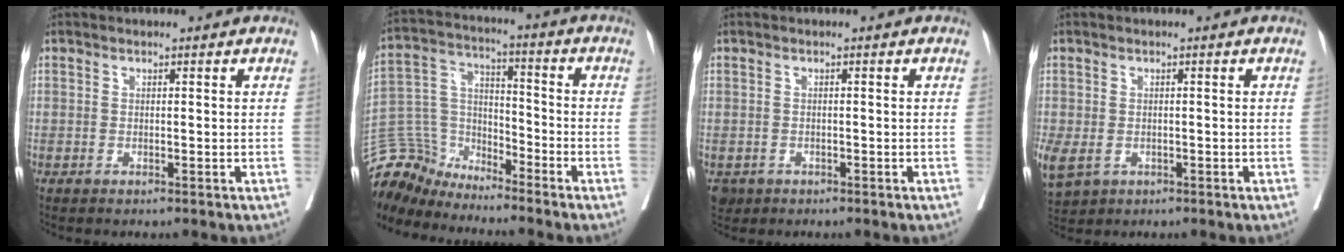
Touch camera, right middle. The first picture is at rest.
{"total": 9.2, "force": [-8.9, 2.0, -0.9], "torque": [0.004, 0.036, -0.184]}
{"total": 2.5, "force": [-1.5, 2.0, 0.5], "torque": [-0.006, 0.001, -0.022]}
{"total": 6.7, "force": [-2.4, 5.3, 3.3], "torque": [-0.101, -0.005, -0.031]}